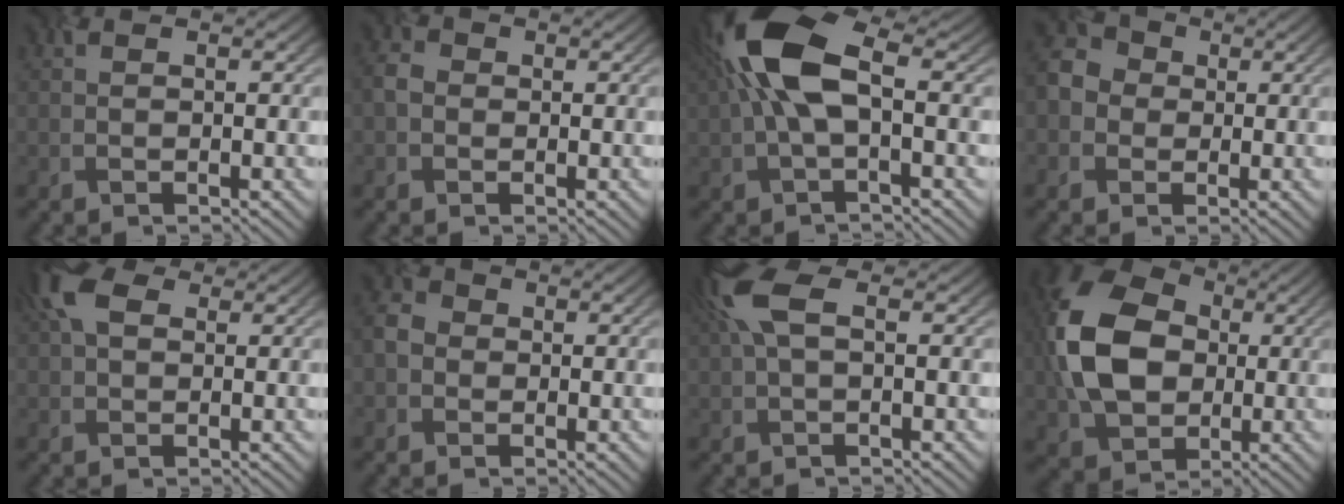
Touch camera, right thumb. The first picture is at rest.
{"total": 1.9, "force": [-0.4, 1.7, 0.6], "torque": [-0.014, 0.002, -0.018]}
{"total": 10.2, "force": [1.5, 4.4, 9.1], "torque": [-0.200, 0.018, 0.020]}
{"total": 4.8, "force": [-0.8, 4.5, 1.5], "torque": [-0.046, -0.003, -0.031]}
{"total": 5.3, "force": [1.9, 3.2, 3.7], "torque": [-0.087, 0.017, 0.027]}
{"total": 2.5, "force": [-0.8, 2.3, 0.6], "torque": [-0.020, 0.001, -0.026]}
{"total": 5.3, "force": [1.6, 2.1, 4.6], "torque": [-0.115, 0.010, 0.023]}
{"total": 13.4, "force": [0.5, 10.0, 8.9], "torque": [-0.218, -0.001, 0.010]}